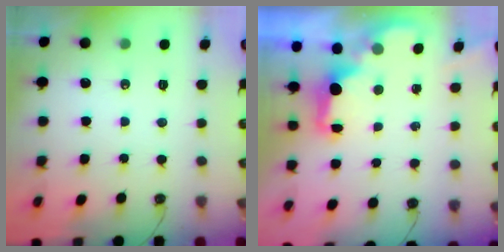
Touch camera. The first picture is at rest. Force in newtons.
{"total": 1.8, "press": 1.6, "slide": 0.7}